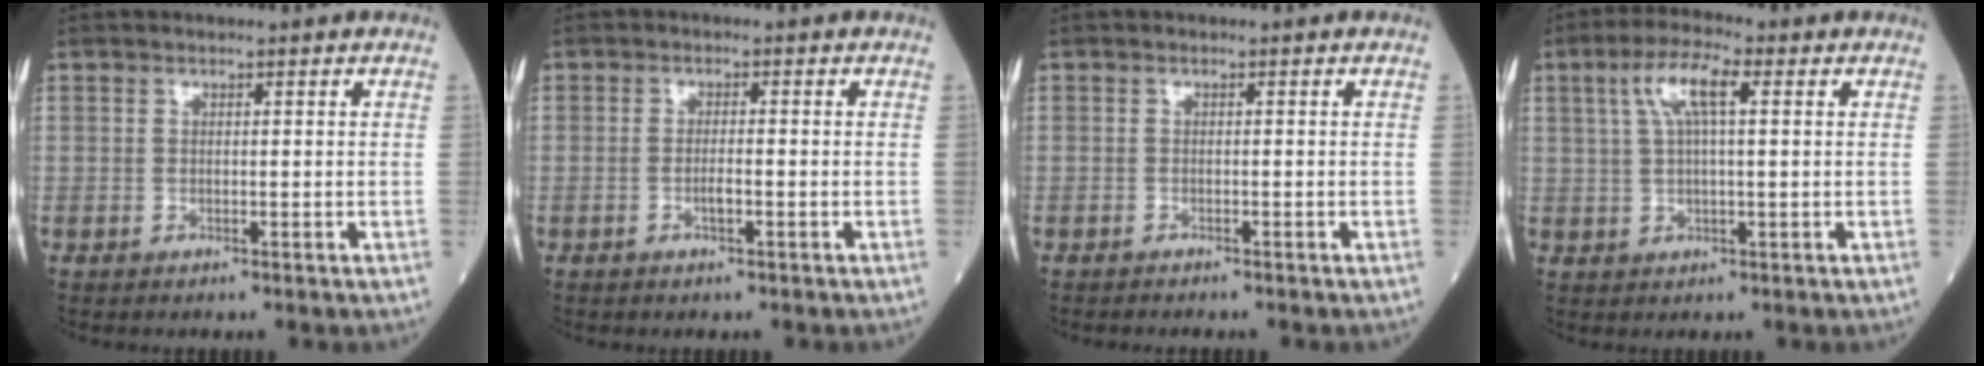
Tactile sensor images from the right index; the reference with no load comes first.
{"total": 1.6, "force": [-0.5, 0.2, 1.5], "torque": [-0.030, 0.000, -0.009]}
{"total": 0.7, "force": [-0.7, 0.0, 0.2], "torque": [-0.004, 0.000, -0.009]}
{"total": 6.6, "force": [2.4, 1.3, 6.0], "torque": [-0.125, 0.020, 0.047]}